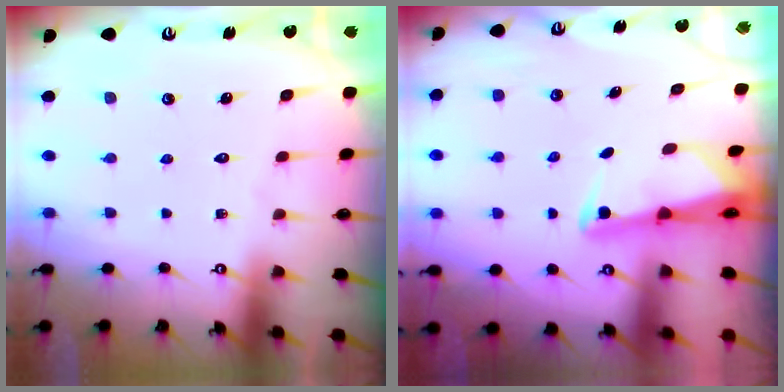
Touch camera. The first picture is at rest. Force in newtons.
{"total": 2.8, "press": 2.7, "slide": 0.6}